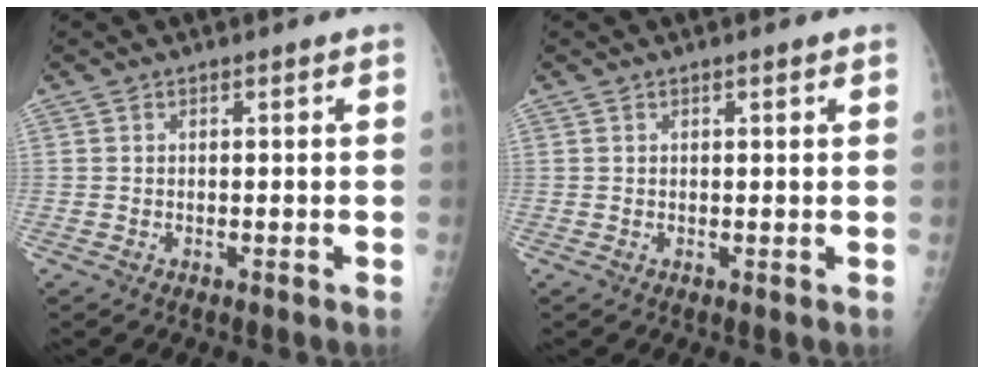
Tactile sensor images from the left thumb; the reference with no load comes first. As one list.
[{"total": 0.9, "force": [0.6, 0.2, 0.7], "torque": [-0.009, -0.001, 0.008]}]